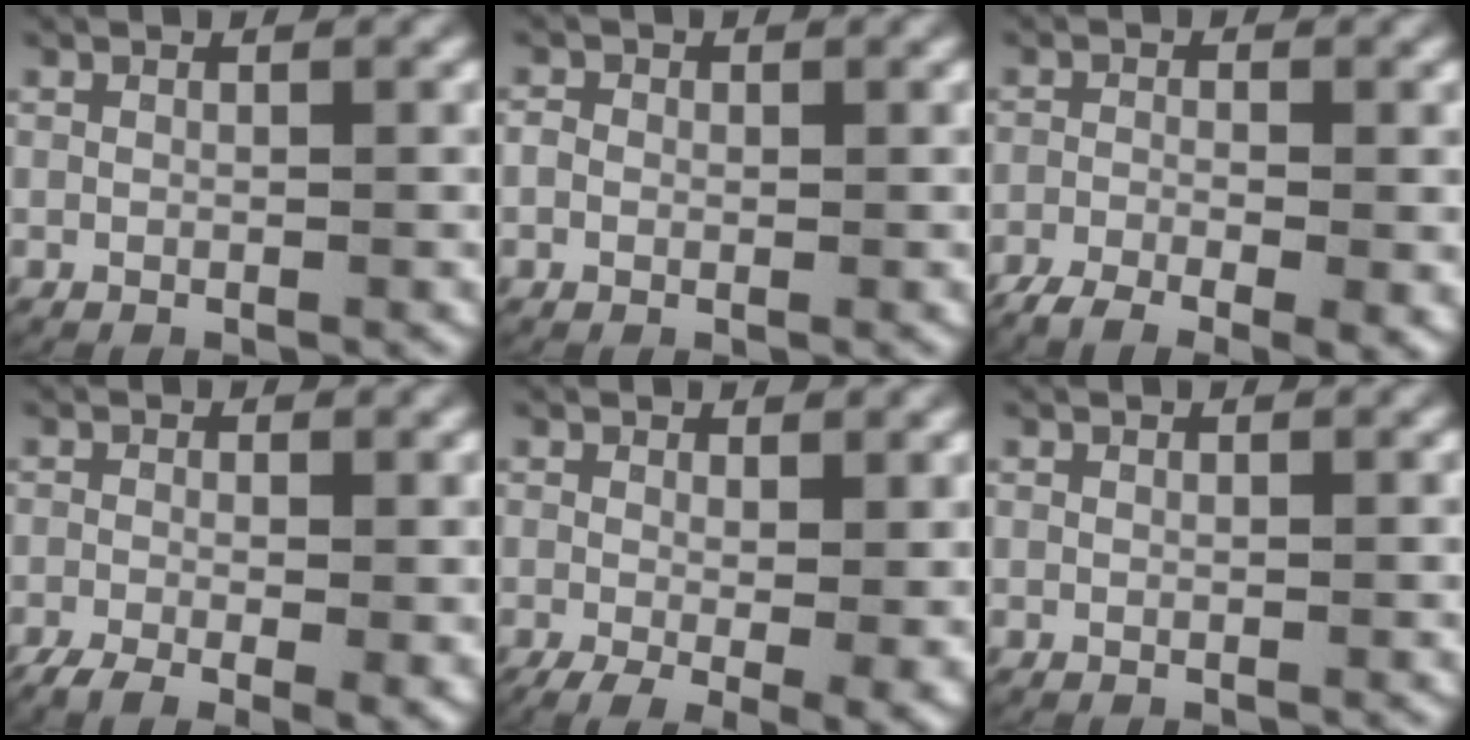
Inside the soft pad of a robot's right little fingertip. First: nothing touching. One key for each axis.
{"total": 1.1, "fx": -0.1, "fy": 1.0, "fz": 0.5, "tx": -0.010, "ty": 0.001, "tz": -0.003}
{"total": 5.6, "fx": -3.8, "fy": 2.1, "fz": 3.5, "tx": -0.062, "ty": -0.018, "tz": -0.055}
{"total": 4.5, "fx": -2.4, "fy": 1.9, "fz": 3.3, "tx": -0.060, "ty": -0.018, "tz": -0.031}
{"total": 4.6, "fx": -1.7, "fy": 1.7, "fz": 4.0, "tx": -0.053, "ty": -0.027, "tz": -0.015}
{"total": 0.0}